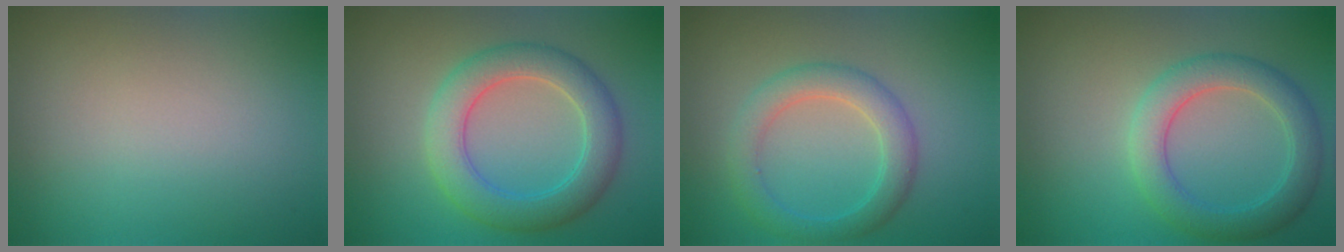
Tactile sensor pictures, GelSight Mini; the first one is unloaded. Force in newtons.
{"total": 5.4, "press": 5.4, "slide": 0.2}
{"total": 3.5, "press": 3.5, "slide": 0.1}
{"total": 4.4, "press": 4.4, "slide": 0.2}